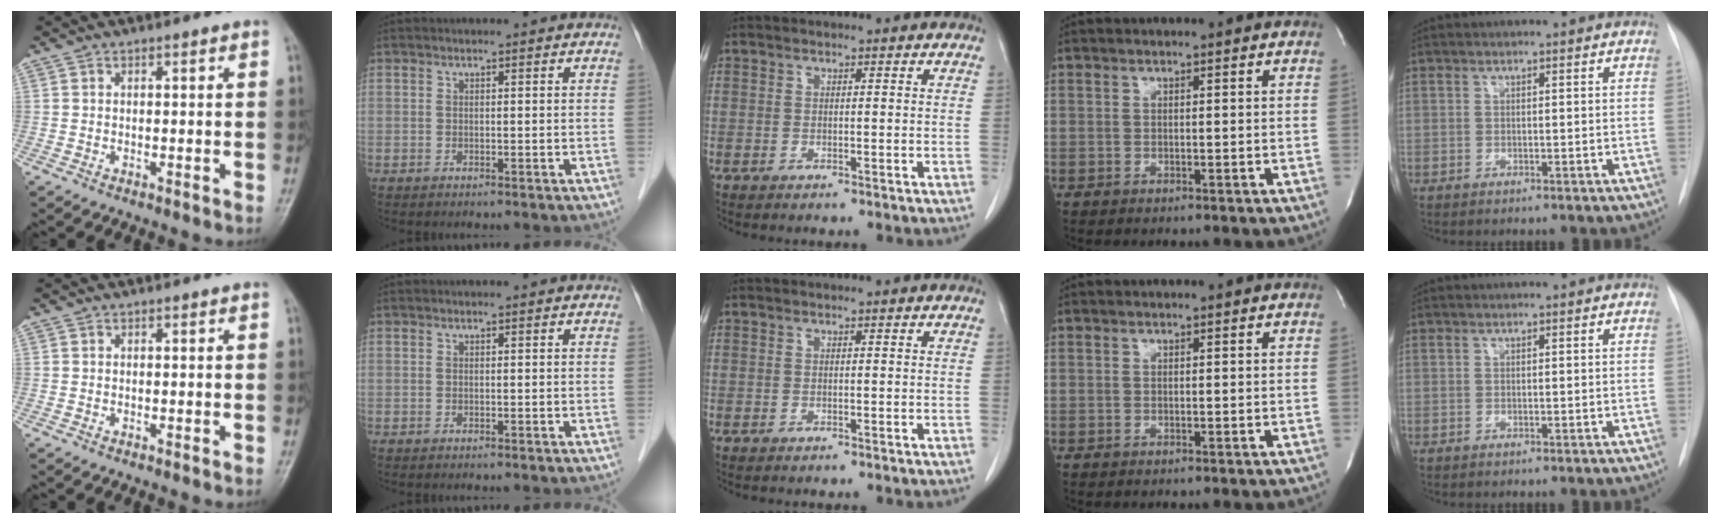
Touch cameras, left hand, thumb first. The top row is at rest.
{}